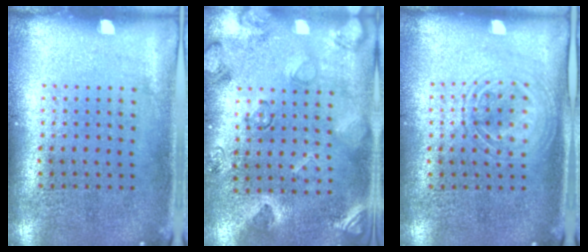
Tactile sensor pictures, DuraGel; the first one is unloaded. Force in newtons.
{"total": 2.3, "press": 1.8, "slide": 1.4}
{"total": 1.5, "press": 1.3, "slide": 0.6}